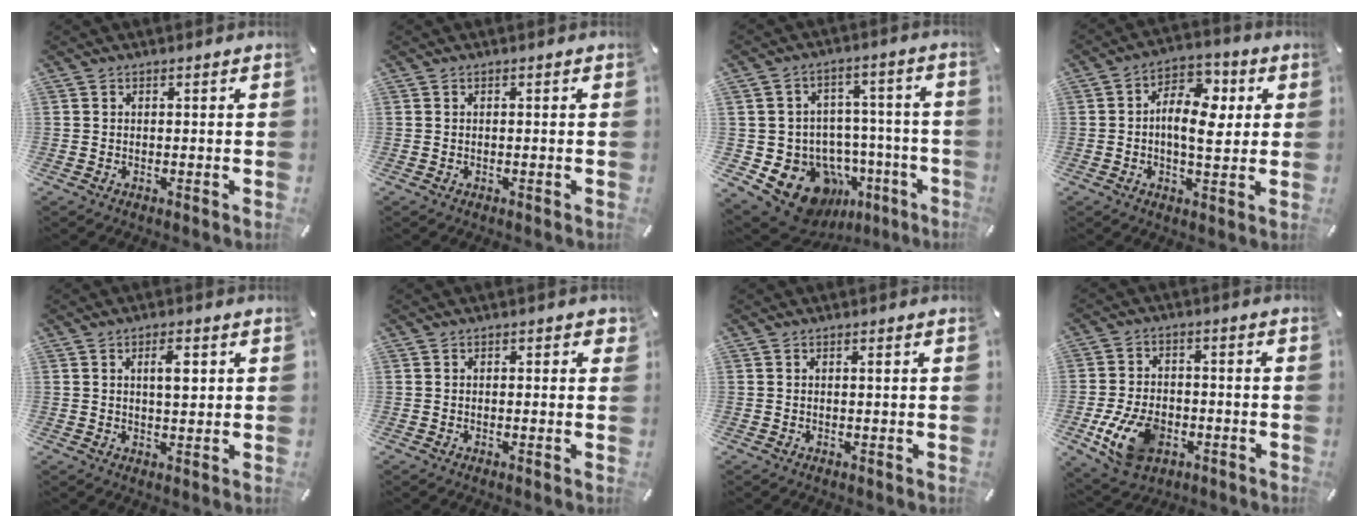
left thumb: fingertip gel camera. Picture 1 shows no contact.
{"total": 0.0}
{"total": 15.8, "force": [-8.1, 11.5, 7.3], "torque": [-0.104, 0.046, -0.118]}
{"total": 10.9, "force": [1.4, 6.7, 8.5], "torque": [-0.129, -0.004, 0.021]}
{"total": 5.0, "force": [1.4, 1.8, 4.4], "torque": [-0.069, -0.003, 0.016]}
{"total": 1.2, "force": [-0.1, 0.6, 1.1], "torque": [-0.013, -0.001, -0.004]}
{"total": 0.5, "force": [0.1, 0.0, 0.5], "torque": [-0.009, -0.002, 0.002]}
{"total": 12.1, "force": [-4.2, 8.1, 7.9], "torque": [-0.172, 0.004, -0.074]}